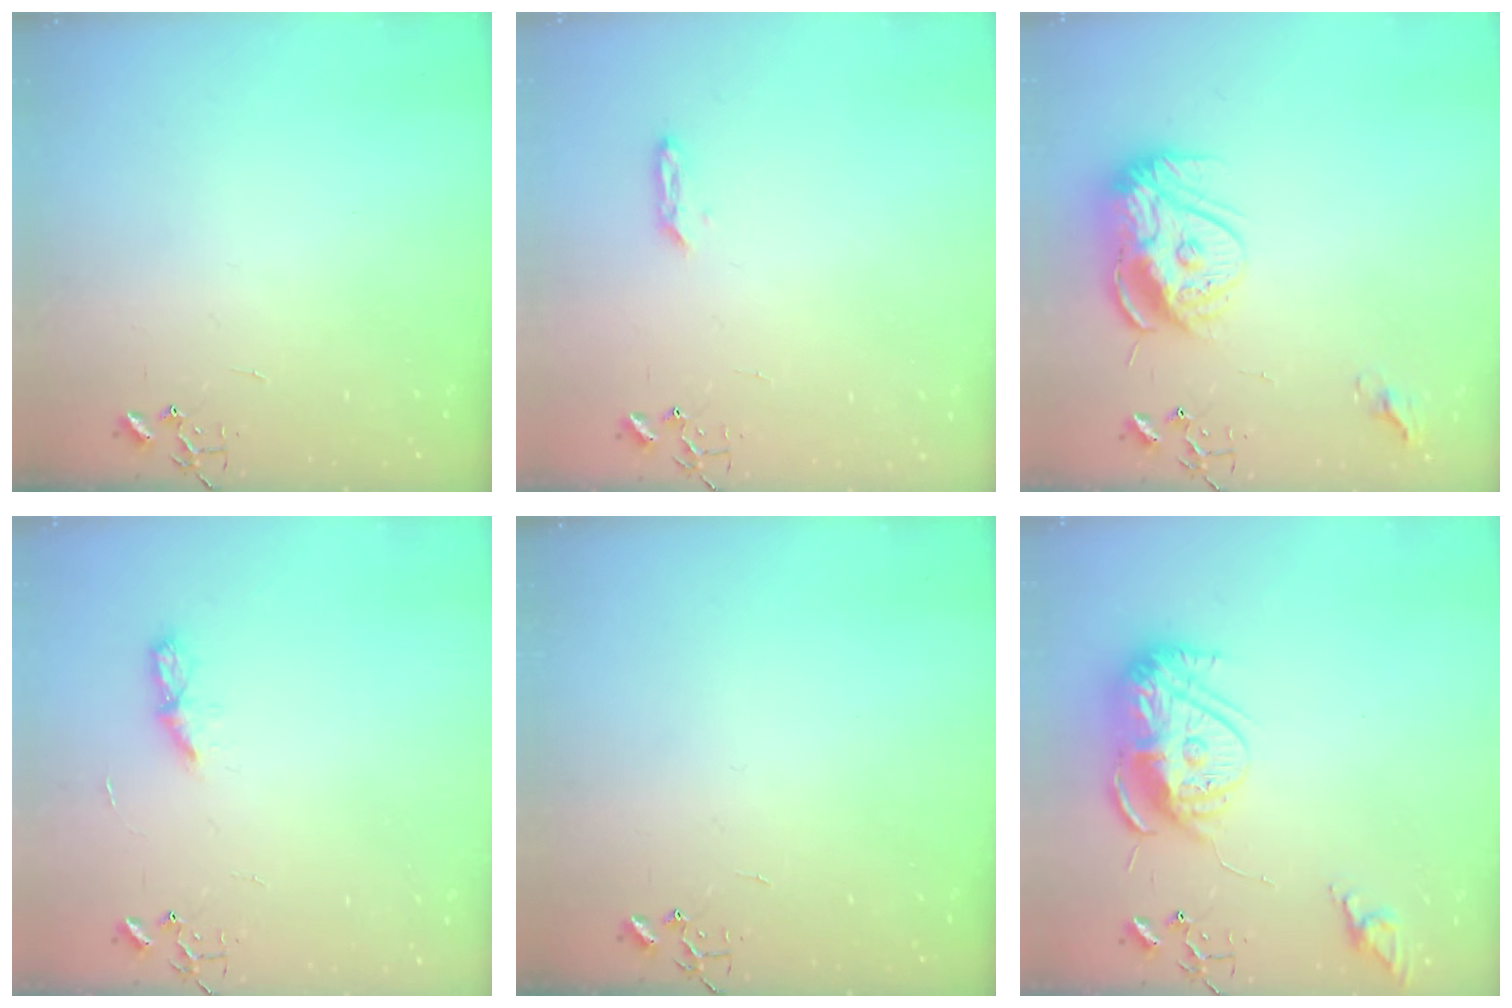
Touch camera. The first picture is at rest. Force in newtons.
{"total": 4.1, "press": 4.0, "slide": 0.6}
{"total": 15.6, "press": 15.6, "slide": 1.3}
{"total": 5.1, "press": 5.0, "slide": 0.6}
{"total": 0.0}
{"total": 15.2, "press": 15.2, "slide": 1.4}